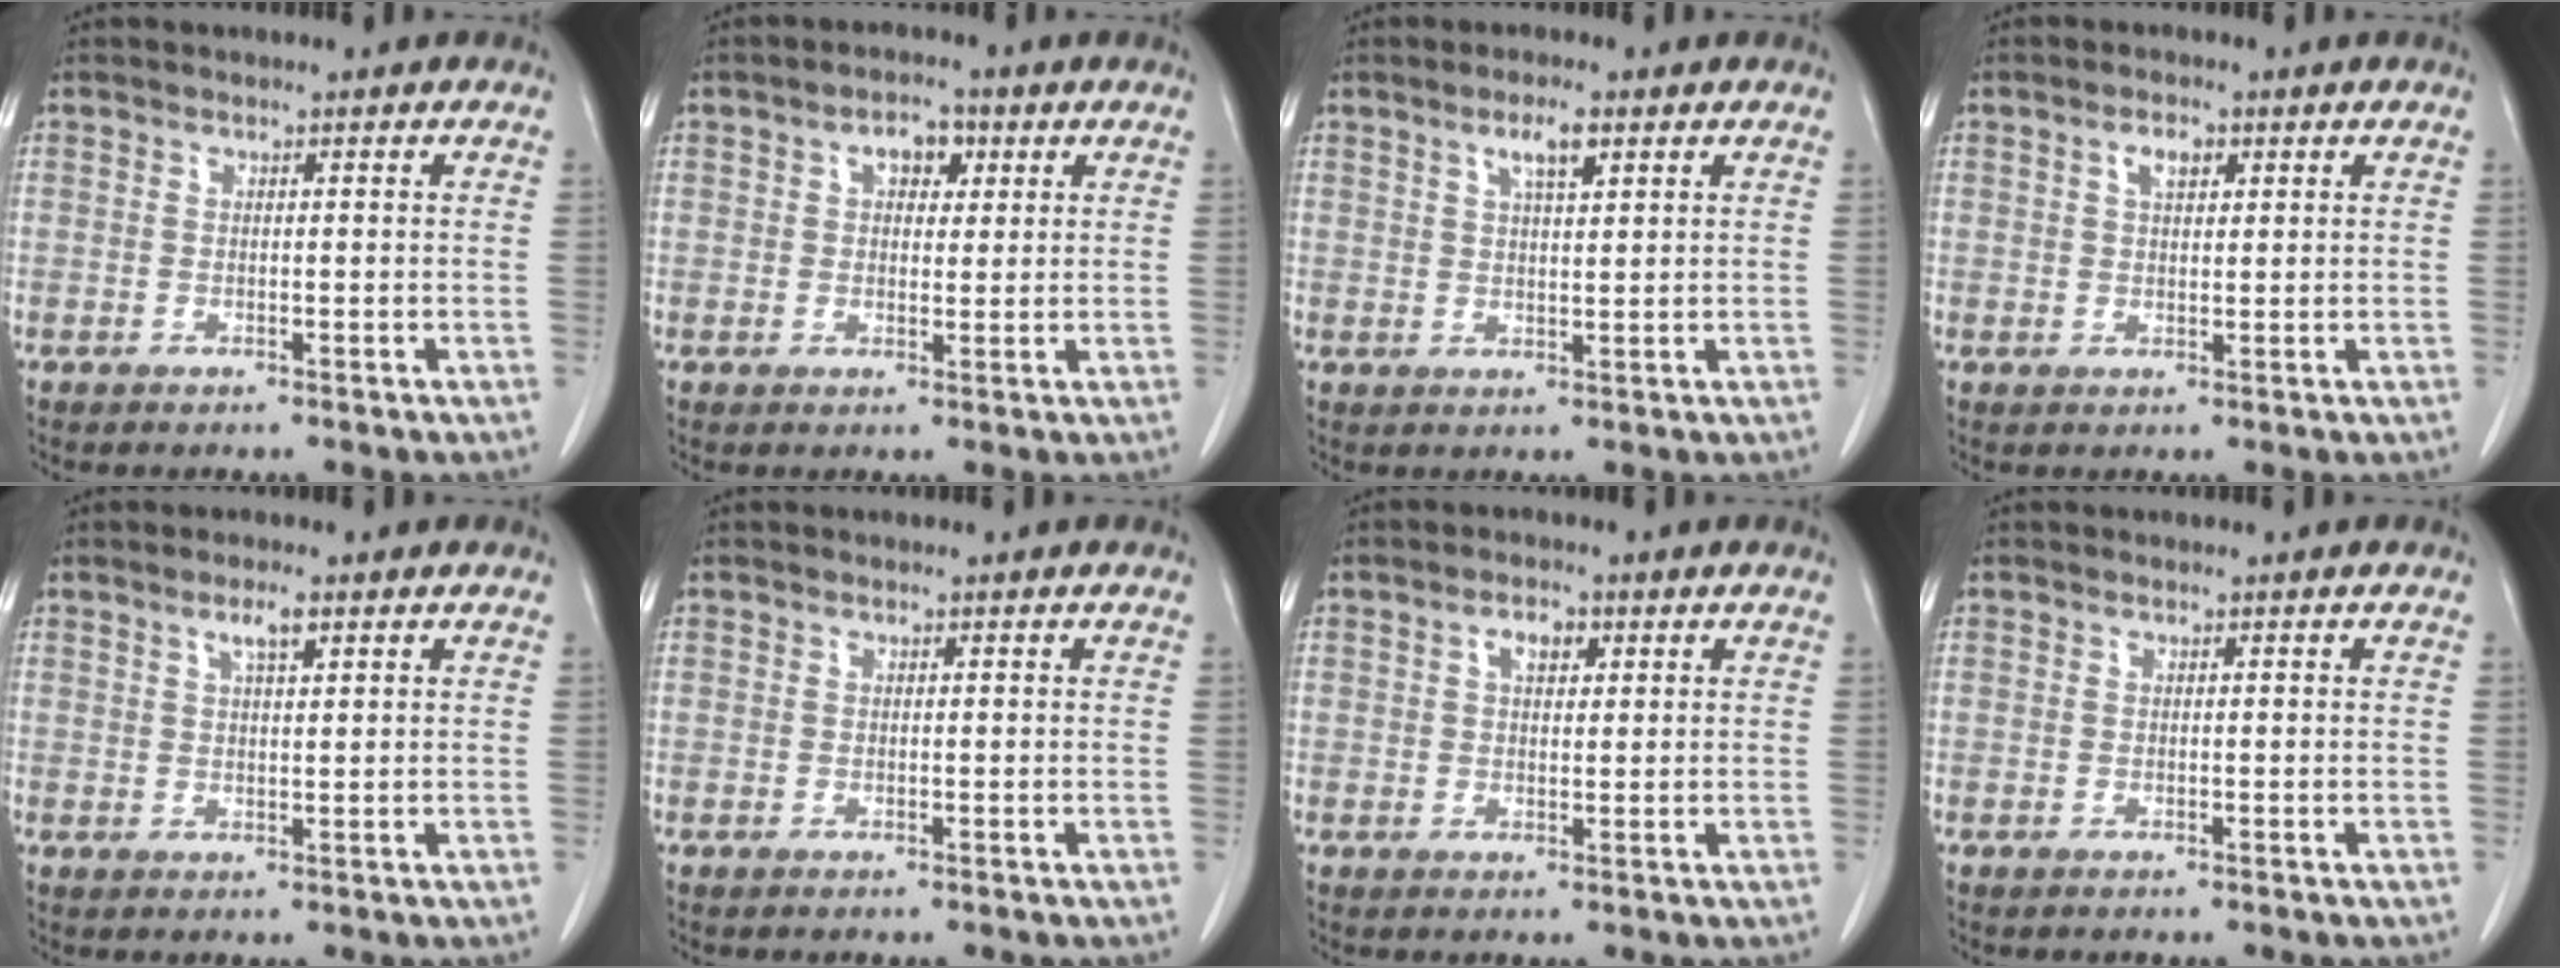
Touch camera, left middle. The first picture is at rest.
{"total": 3.9, "force": [1.6, 2.3, 2.7], "torque": [-0.041, 0.012, 0.025]}
{"total": 3.9, "force": [2.2, 0.7, 3.1], "torque": [-0.058, 0.001, 0.040]}
{"total": 2.6, "force": [1.2, 1.3, 1.9], "torque": [-0.034, 0.003, 0.022]}
{"total": 2.9, "force": [1.7, 0.4, 2.3], "torque": [-0.043, 0.001, 0.031]}
{"total": 0.0}
{"total": 2.8, "force": [1.2, 1.6, 2.0], "torque": [-0.035, 0.007, 0.020]}
{"total": 0.0}